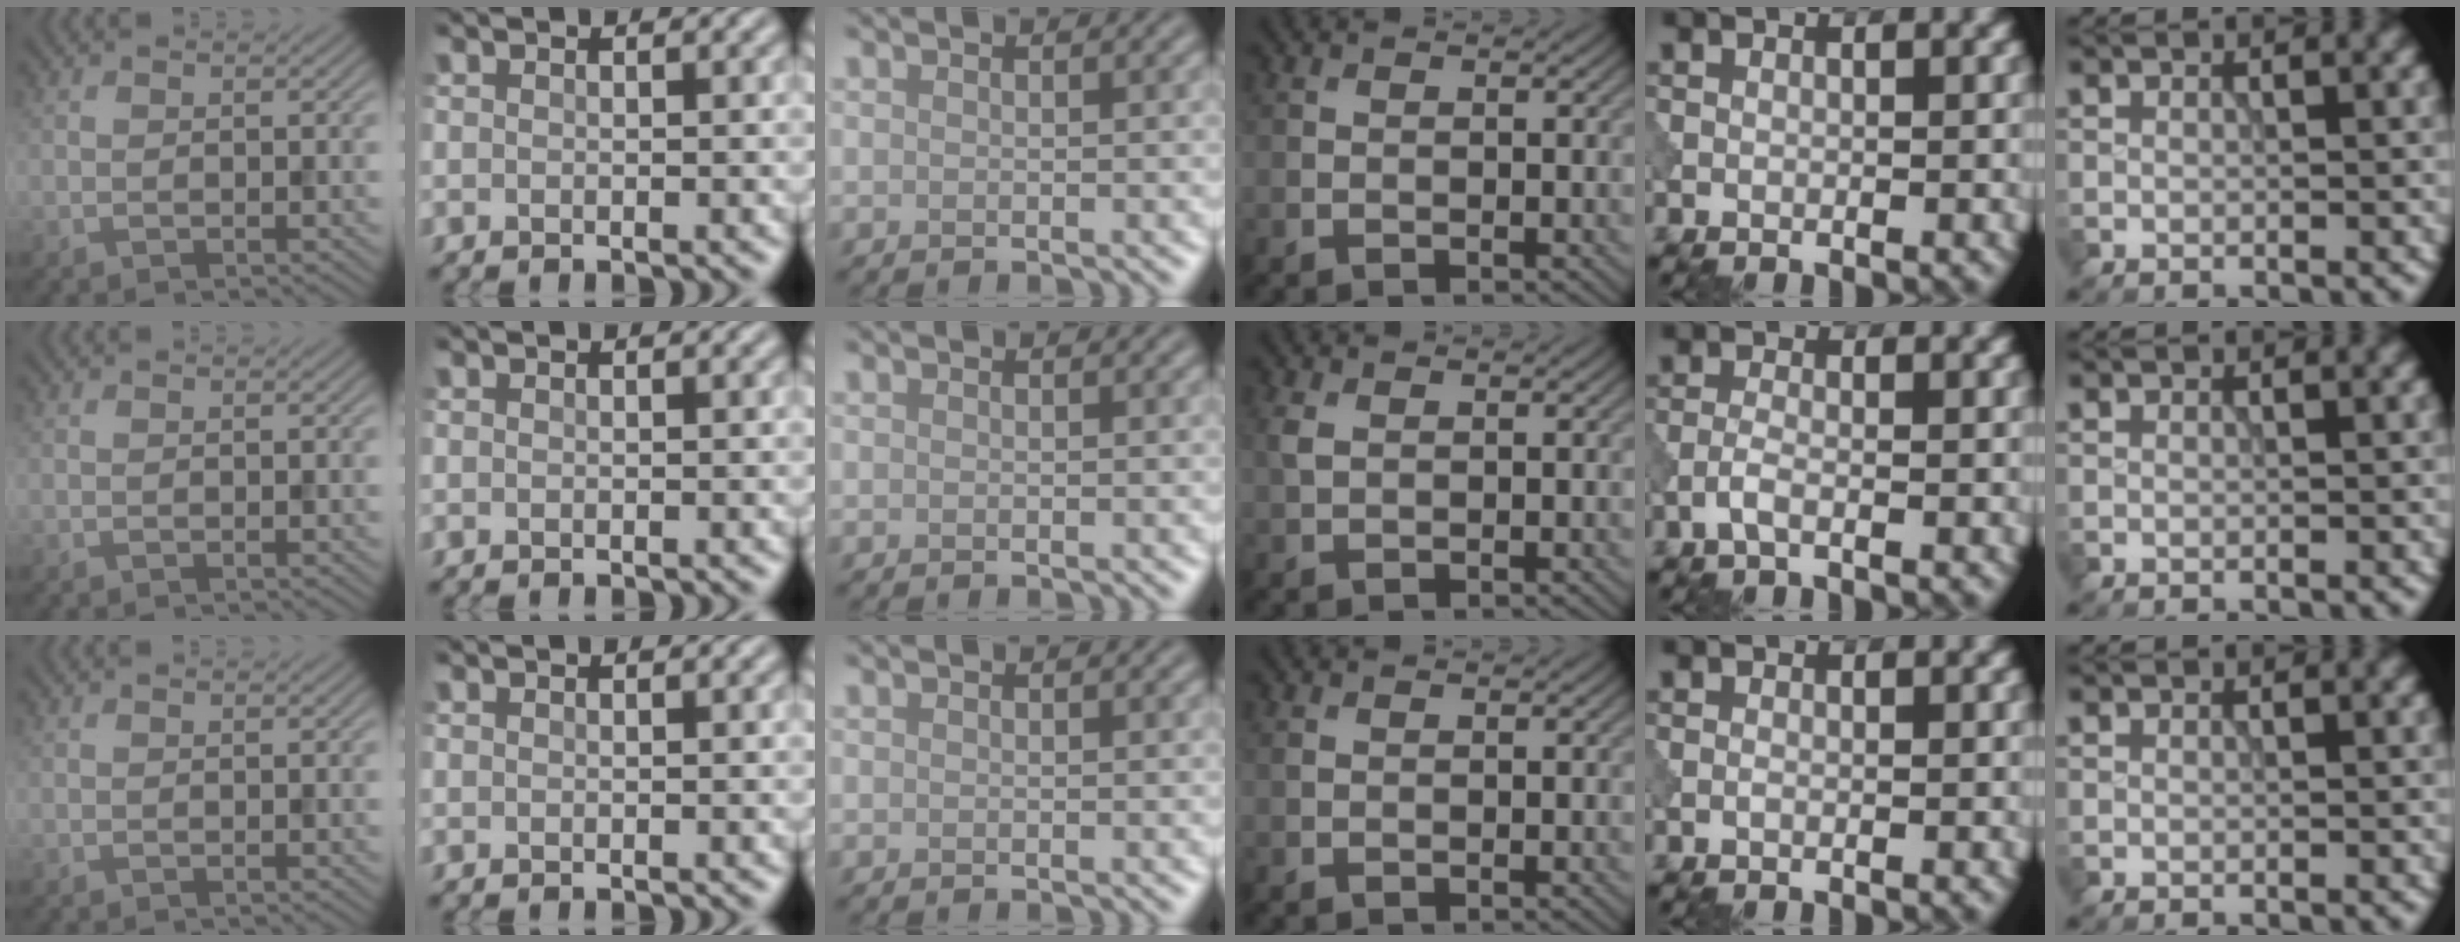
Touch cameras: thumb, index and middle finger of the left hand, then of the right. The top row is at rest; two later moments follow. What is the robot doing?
{"motion": "dispense", "object": "pipette"}